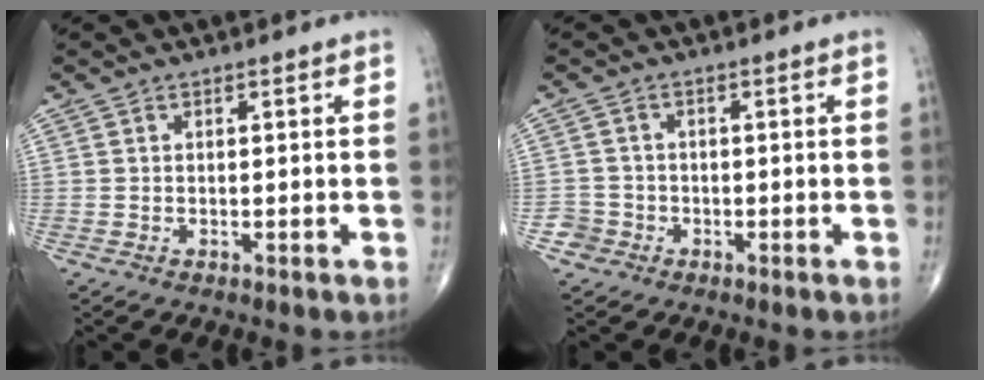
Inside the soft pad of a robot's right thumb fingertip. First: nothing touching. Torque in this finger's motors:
{"motor_torque": [0.31, 0.11, -0.42, -0.38, -0.01]}